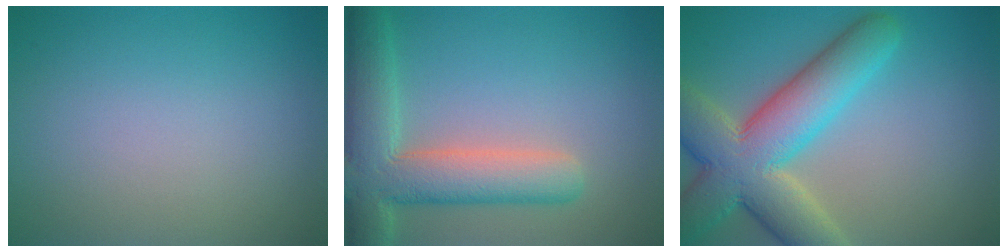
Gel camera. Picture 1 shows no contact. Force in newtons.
{"total": 7.9, "press": 7.8, "slide": 0.8}
{"total": 10.3, "press": 10.3, "slide": 0.7}